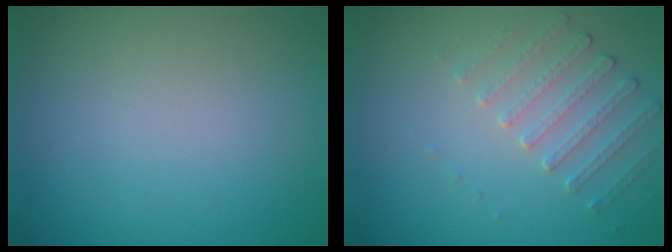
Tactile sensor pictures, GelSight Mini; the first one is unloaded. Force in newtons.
{"total": 1.9, "press": 1.5, "slide": 1.2}